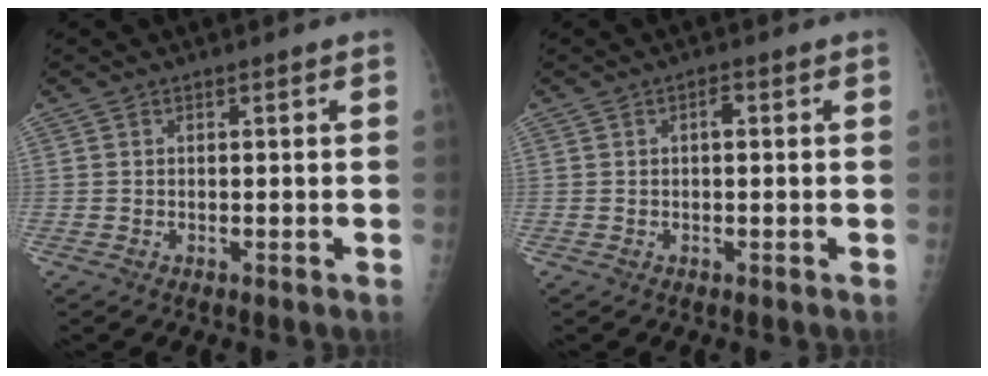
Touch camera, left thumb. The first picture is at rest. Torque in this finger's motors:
{"motor_torque": [0.27, -0.02, 0.04, -0.26, 0.06]}